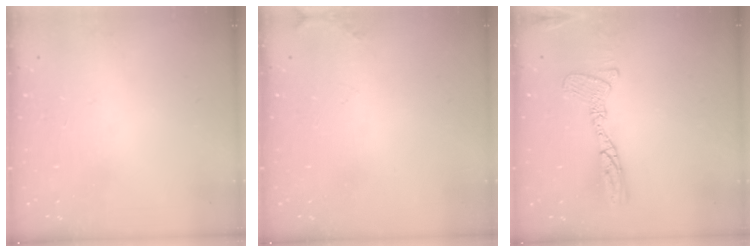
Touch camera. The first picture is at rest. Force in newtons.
{"total": 5.6, "press": 5.4, "slide": 1.3}
{"total": 13.5, "press": 13.5, "slide": 1.3}